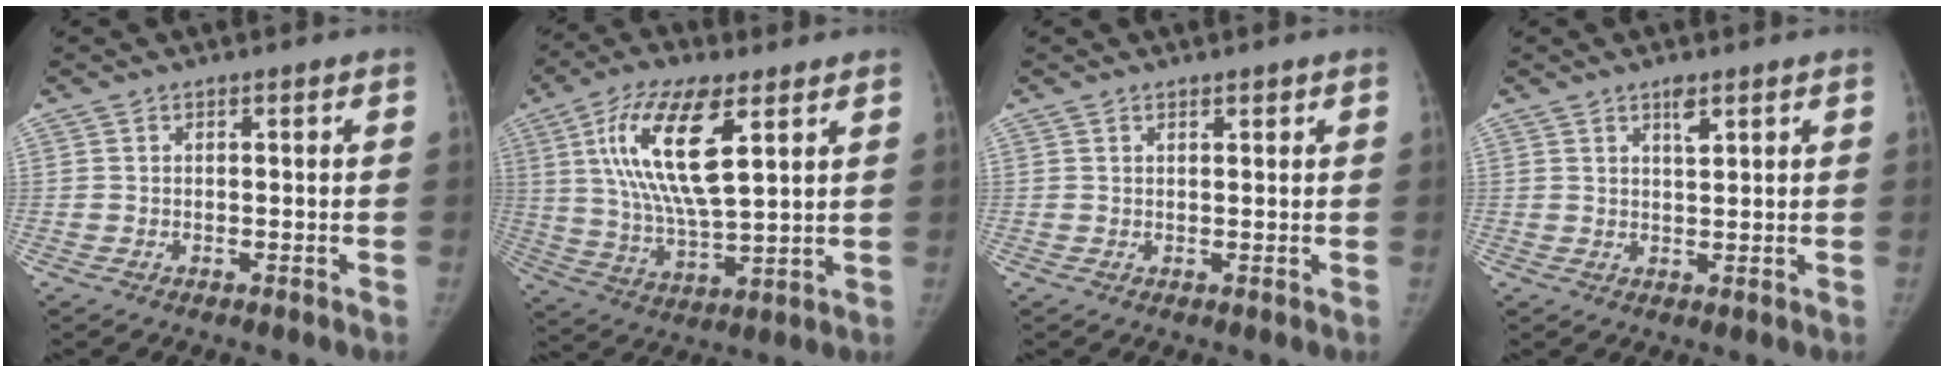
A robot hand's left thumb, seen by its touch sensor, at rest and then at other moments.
{"total": 17.4, "force": [6.5, 6.1, 14.9], "torque": [-0.283, -0.021, 0.120]}
{"total": 1.1, "force": [0.8, 0.4, 0.6], "torque": [-0.006, -0.004, 0.012]}
{"total": 2.8, "force": [1.8, 0.8, 2.0], "torque": [-0.030, -0.008, 0.031]}